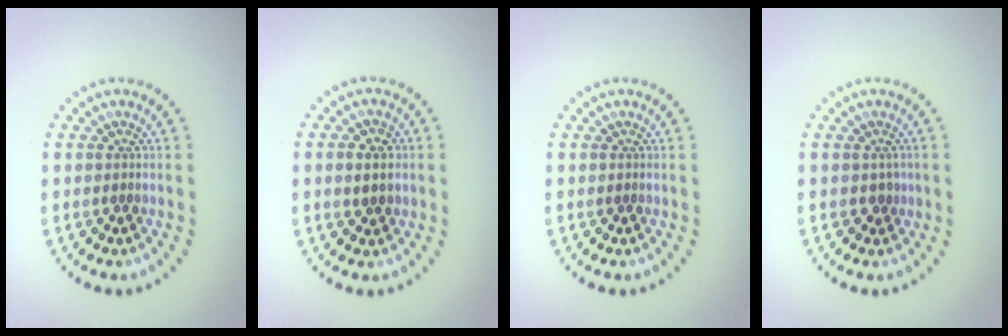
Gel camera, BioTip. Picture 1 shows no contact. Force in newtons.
{"total": 2.5, "press": 2.5, "slide": 0.2}
{"total": 0.0}
{"total": 0.9, "press": 0.7, "slide": 0.5}